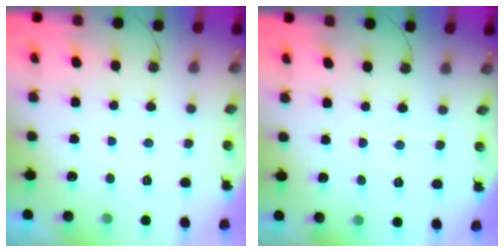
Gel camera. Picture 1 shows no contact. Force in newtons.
{"total": 3.7, "press": 3.7, "slide": 0.5}